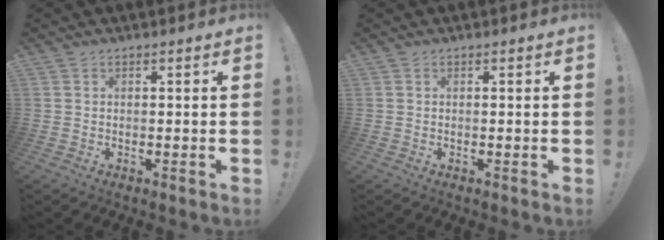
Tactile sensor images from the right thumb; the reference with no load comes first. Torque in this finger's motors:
{"motor_torque": [0.03, -0.16, 0.36, -0.13, -0.06]}